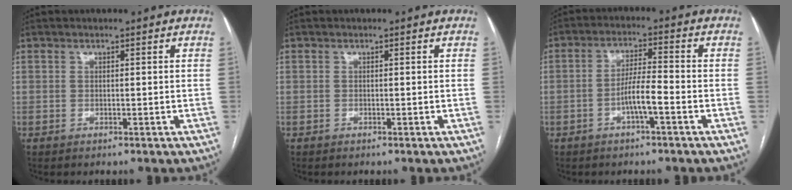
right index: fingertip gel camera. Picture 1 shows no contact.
{"total": 0.0}
{"total": 4.9, "force": [-2.1, 0.3, 4.4], "torque": [-0.086, 0.010, -0.037]}